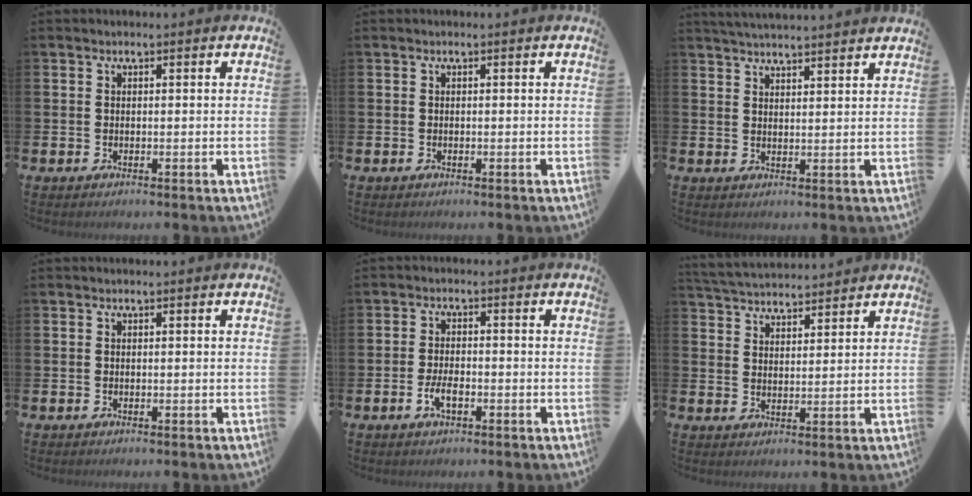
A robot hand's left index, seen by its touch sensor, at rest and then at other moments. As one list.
[{"total": 0.0}, {"total": 3.6, "force": [3.6, -0.2, 0.2], "torque": [-0.008, -0.016, 0.066]}, {"total": 0.0}, {"total": 2.9, "force": [-1.0, 1.3, 2.4], "torque": [-0.038, 0.001, -0.018]}, {"total": 4.4, "force": [4.4, 0.6, 0.0], "torque": [-0.018, -0.023, 0.080]}]